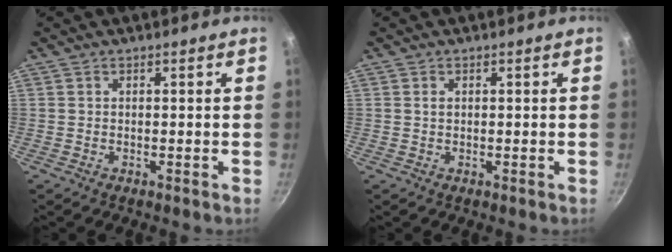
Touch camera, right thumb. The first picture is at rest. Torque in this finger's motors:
{"motor_torque": [0.13, 0.22, 0.12, -0.12, -0.02]}